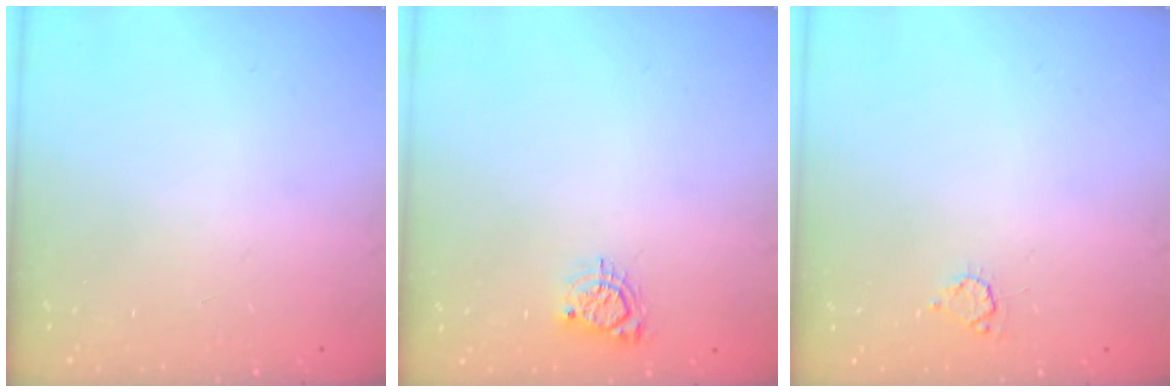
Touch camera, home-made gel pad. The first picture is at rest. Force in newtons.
{"total": 5.0, "press": 4.9, "slide": 0.6}
{"total": 3.2, "press": 3.1, "slide": 0.4}